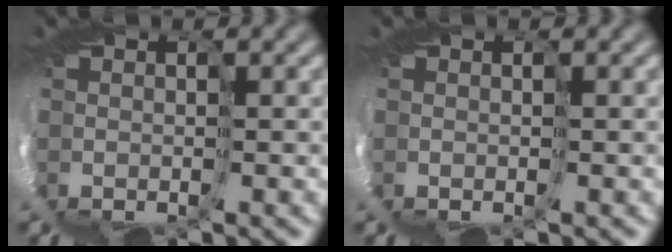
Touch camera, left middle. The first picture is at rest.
{"total": 0.0}